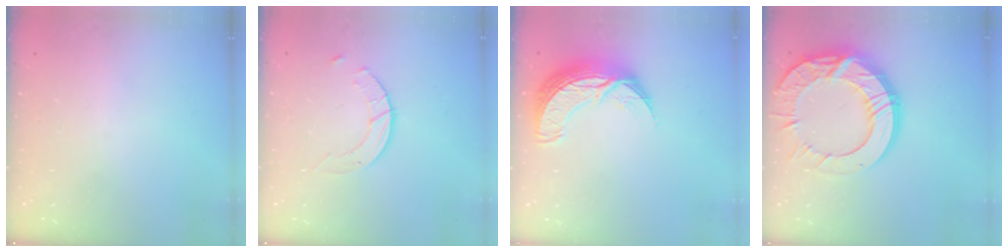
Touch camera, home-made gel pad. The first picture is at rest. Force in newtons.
{"total": 4.1, "press": 4.1, "slide": 0.4}
{"total": 10.8, "press": 10.7, "slide": 1.0}
{"total": 22.7, "press": 22.7, "slide": 1.8}